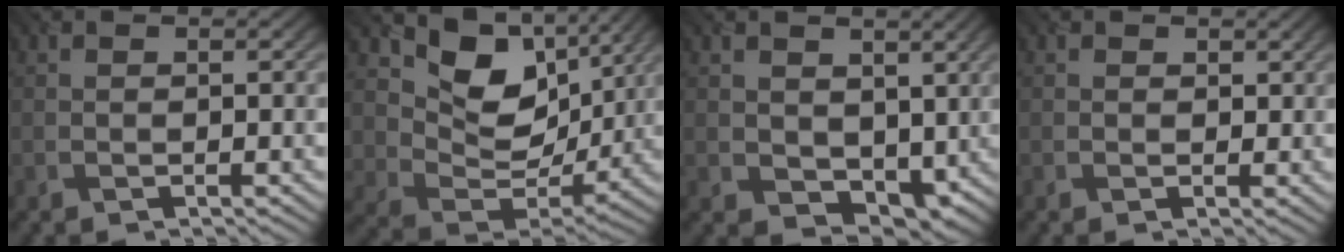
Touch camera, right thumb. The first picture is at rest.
{"total": 11.5, "force": [5.2, 8.7, 5.5], "torque": [-0.108, -0.016, 0.098]}
{"total": 4.4, "force": [0.8, 3.8, 2.1], "torque": [-0.056, -0.022, 0.018]}
{"total": 0.8, "force": [0.3, 0.3, -0.7], "torque": [0.010, -0.004, 0.007]}